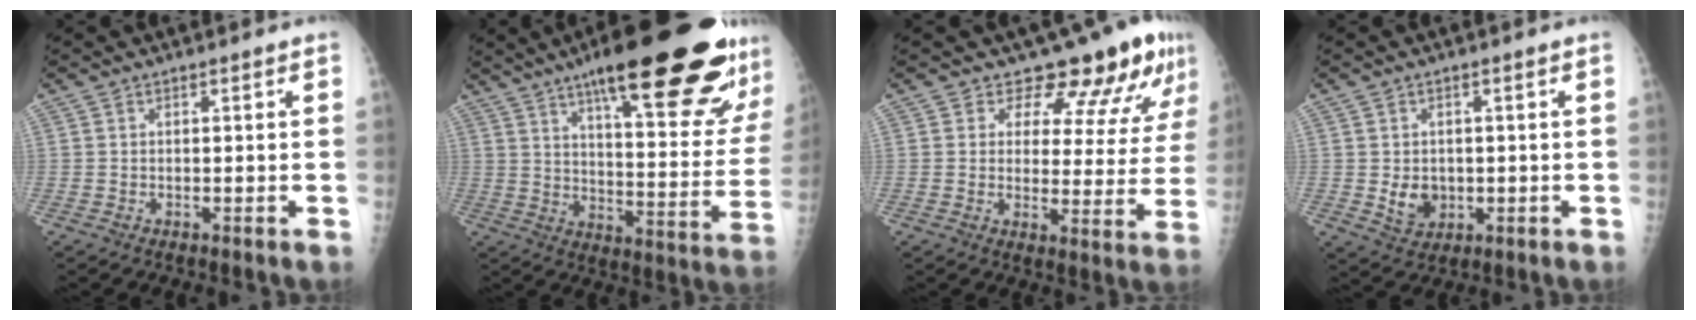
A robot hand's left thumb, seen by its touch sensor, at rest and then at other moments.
{"total": 31.0, "force": [19.0, 6.8, 23.6], "torque": [-0.272, -0.048, 0.272]}
{"total": 13.0, "force": [10.7, 5.6, 4.8], "torque": [-0.019, -0.072, 0.120]}
{"total": 4.9, "force": [-0.3, 4.0, 2.8], "torque": [-0.026, -0.004, 0.009]}